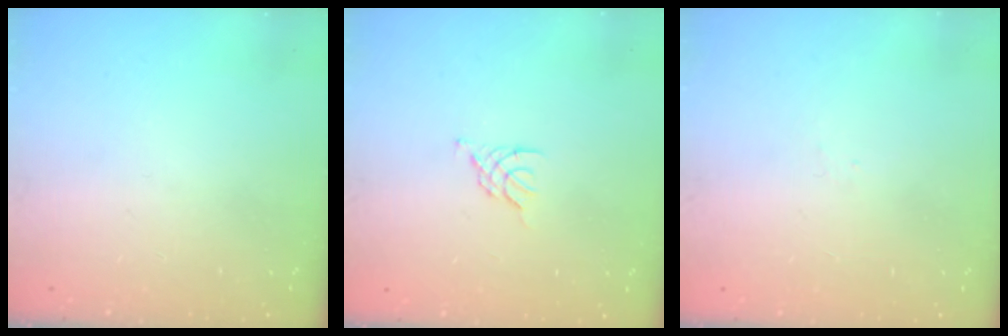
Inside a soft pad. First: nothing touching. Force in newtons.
{"total": 3.3, "press": 3.2, "slide": 0.7}
{"total": 1.6, "press": 1.5, "slide": 0.4}